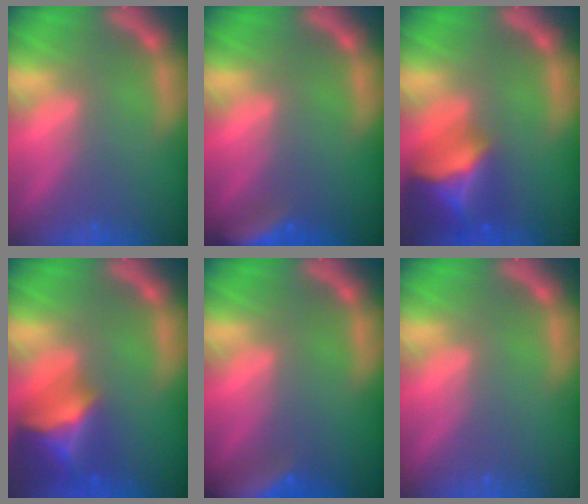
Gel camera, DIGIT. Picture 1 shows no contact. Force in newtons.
{"total": 5.5}
{"total": 8.4}
{"total": 8.0}
{"total": 8.0}
{"total": 0.0}